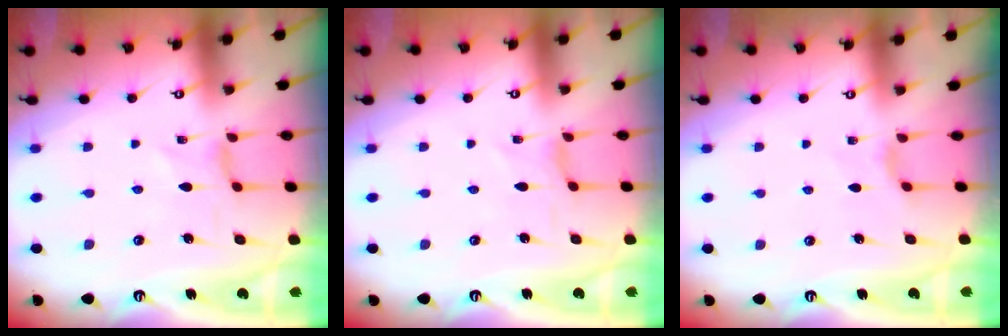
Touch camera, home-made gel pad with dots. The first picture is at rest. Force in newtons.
{"total": 0.0}
{"total": 2.1, "press": 2.0, "slide": 0.5}